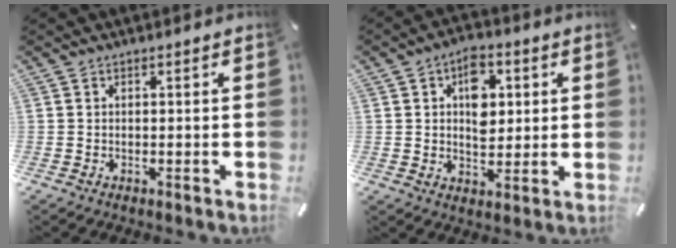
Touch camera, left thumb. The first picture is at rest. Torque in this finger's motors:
{"motor_torque": [0.24, 0.20, 0.50, 0.21, 0.09]}